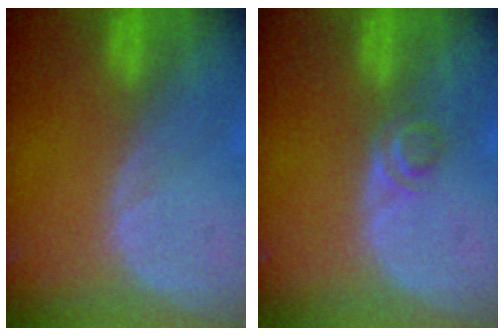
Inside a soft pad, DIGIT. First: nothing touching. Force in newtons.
{"total": 2.2, "press": 2.0, "slide": 0.9}